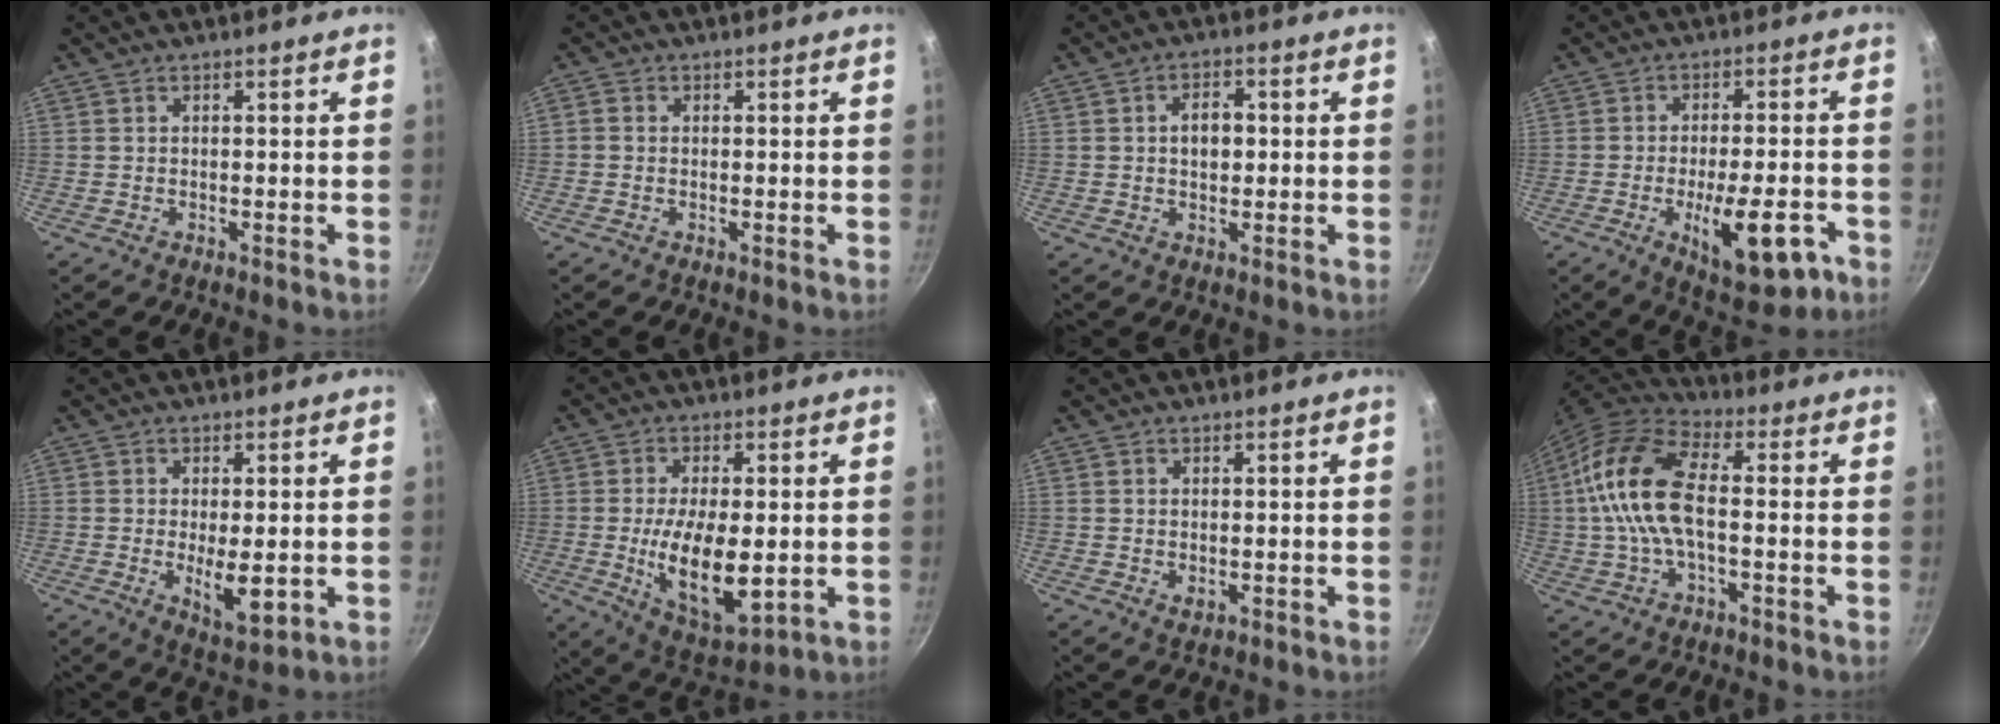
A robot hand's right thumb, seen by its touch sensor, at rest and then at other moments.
{"total": 1.1, "force": [-0.1, 1.0, 0.4], "torque": [-0.008, 0.004, -0.006]}
{"total": 4.8, "force": [0.4, 3.1, 3.6], "torque": [-0.038, 0.011, 0.004]}
{"total": 13.8, "force": [-5.2, 5.3, 11.6], "torque": [-0.147, 0.015, -0.066]}
{"total": 7.1, "force": [-0.7, 2.9, 6.5], "torque": [-0.103, -0.014, 0.000]}
{"total": 14.2, "force": [-1.4, 6.3, 12.6], "torque": [-0.215, -0.012, -0.013]}
{"total": 1.2, "force": [0.2, 0.8, 0.9], "torque": [-0.016, -0.003, 0.003]}
{"total": 15.3, "force": [0.2, 7.6, 13.3], "torque": [-0.259, 0.033, -0.013]}